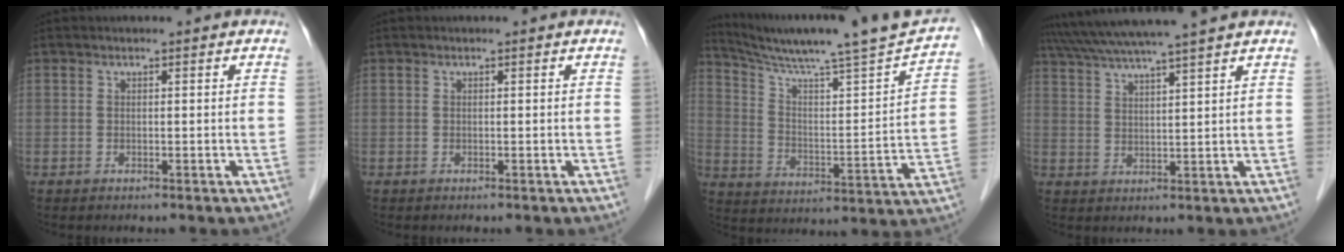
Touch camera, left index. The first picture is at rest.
{"total": 0.0}
{"total": 21.9, "force": [19.9, -1.2, 9.1], "torque": [-0.154, -0.046, 0.291]}
{"total": 11.9, "force": [10.4, -1.3, 5.6], "torque": [-0.101, 0.026, 0.159]}